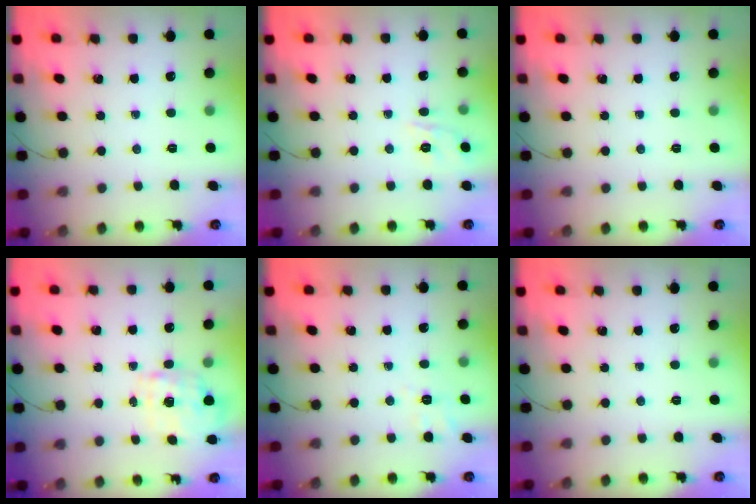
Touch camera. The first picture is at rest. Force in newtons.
{"total": 5.5, "press": 5.2, "slide": 1.6}
{"total": 0.0}
{"total": 1.8, "press": 1.7, "slide": 0.5}
{"total": 5.3, "press": 4.8, "slide": 2.2}
{"total": 0.0}